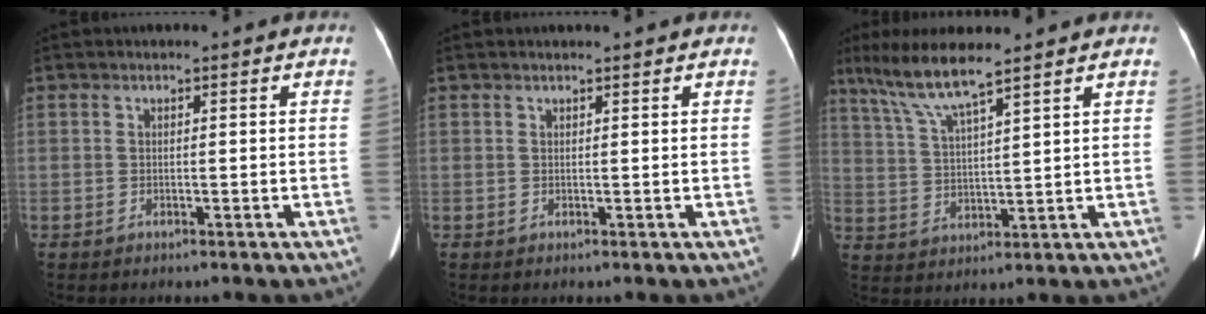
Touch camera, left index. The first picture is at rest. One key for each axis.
{"total": 0.8, "fx": 0.8, "fy": 0.0, "fz": 0.3, "tx": -0.006, "ty": 0.007, "tz": 0.014}
{"total": 8.2, "fx": 6.3, "fy": -0.4, "fz": 5.2, "tx": -0.106, "ty": 0.003, "tz": 0.125}